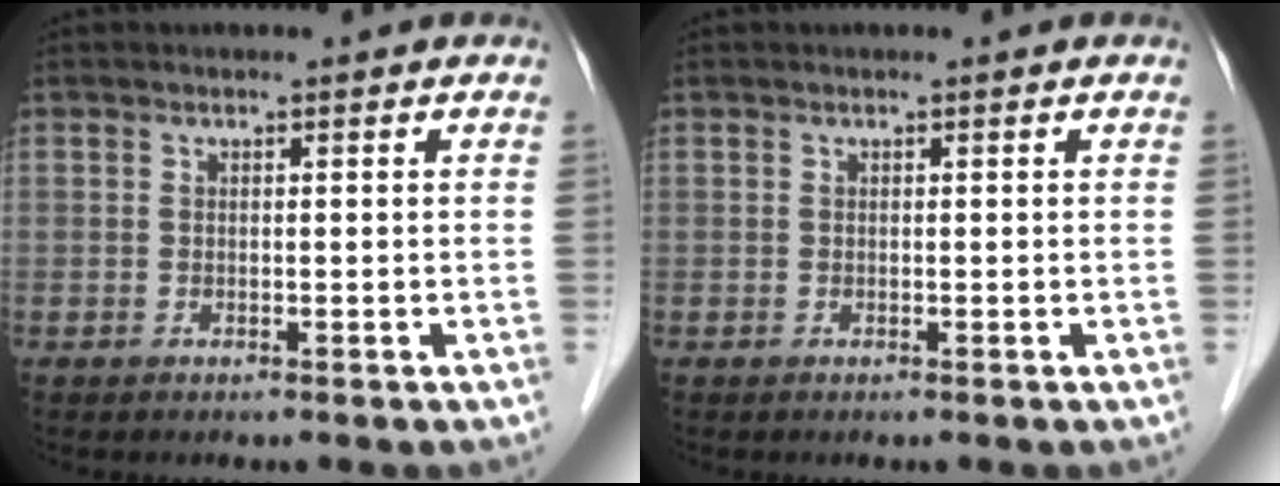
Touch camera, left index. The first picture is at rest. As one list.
[{"total": 0.0}]